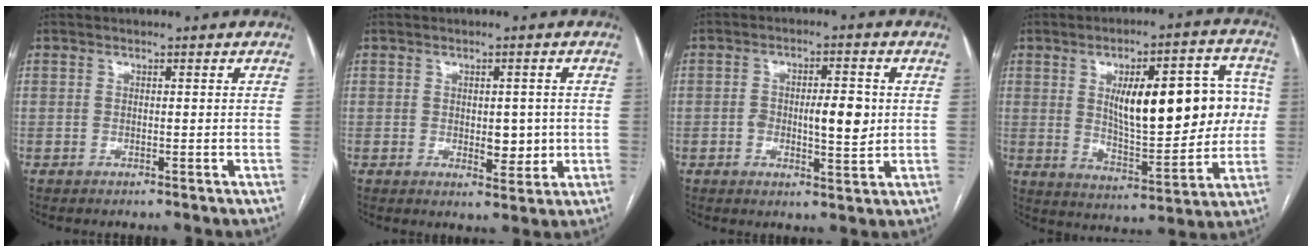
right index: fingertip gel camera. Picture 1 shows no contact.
{"total": 4.4, "force": [-0.1, 2.3, 3.7], "torque": [-0.046, -0.004, 0.006]}
{"total": 7.1, "force": [0.0, 2.4, 6.7], "torque": [-0.104, 0.003, 0.004]}
{"total": 18.8, "force": [3.0, 6.7, 17.3], "torque": [-0.248, 0.031, 0.054]}